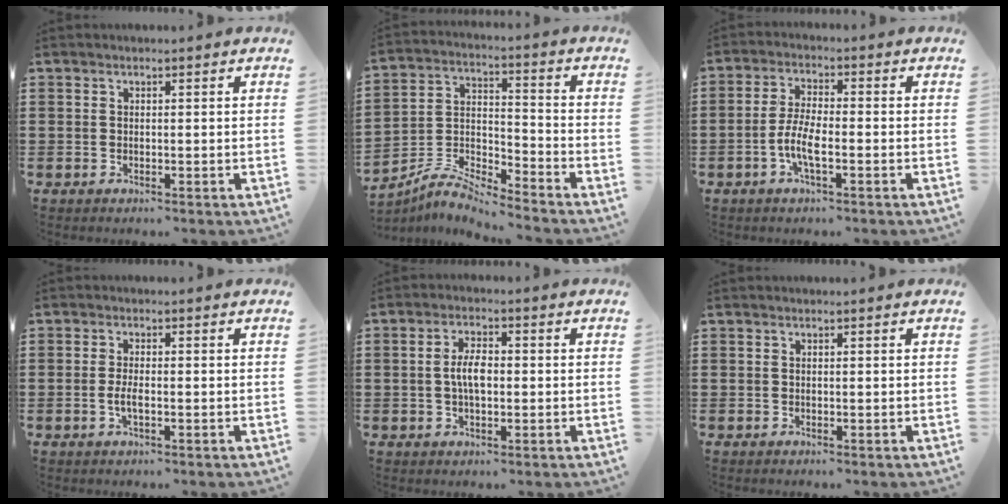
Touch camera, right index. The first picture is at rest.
{"total": 6.5, "force": [-6.3, 0.4, 1.6], "torque": [-0.041, -0.003, -0.128]}
{"total": 5.4, "force": [-2.0, 1.4, 4.8], "torque": [-0.116, -0.012, -0.045]}
{"total": 2.5, "force": [-0.7, 0.6, 2.3], "torque": [-0.049, -0.002, -0.015]}
{"total": 4.4, "force": [-0.3, 1.7, 4.0], "torque": [-0.082, -0.001, -0.010]}
{"total": 0.0}